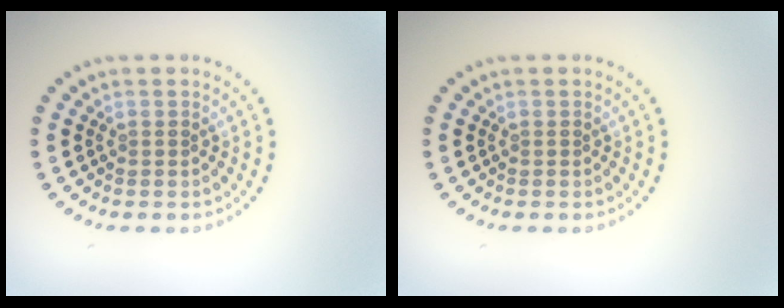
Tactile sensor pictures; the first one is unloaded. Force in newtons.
{"total": 0.0}